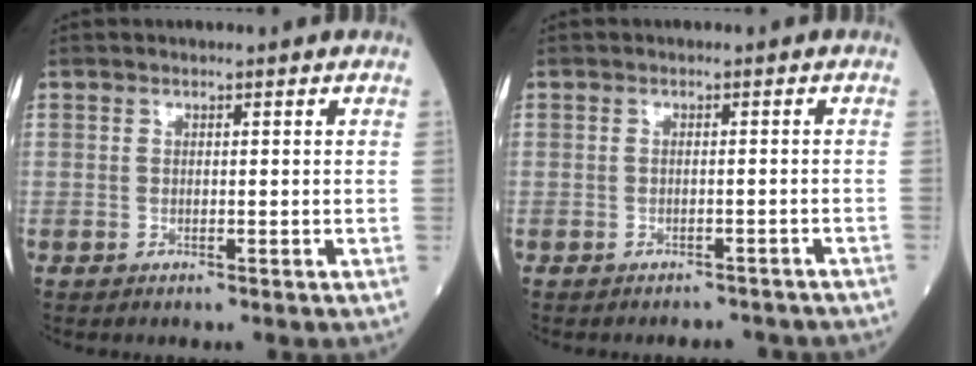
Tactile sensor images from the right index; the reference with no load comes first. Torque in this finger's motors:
{"motor_torque": [0.15, -0.48, -0.34, -0.11]}